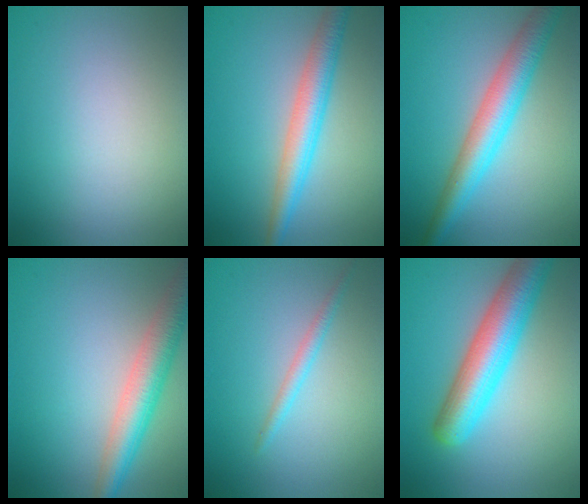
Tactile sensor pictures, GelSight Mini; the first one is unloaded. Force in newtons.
{"total": 4.3, "press": 4.3, "slide": 0.3}
{"total": 5.5, "press": 5.5, "slide": 0.1}
{"total": 5.4, "press": 5.4, "slide": 0.4}
{"total": 1.3, "press": 1.3, "slide": 0.1}
{"total": 7.4, "press": 7.4, "slide": 0.2}